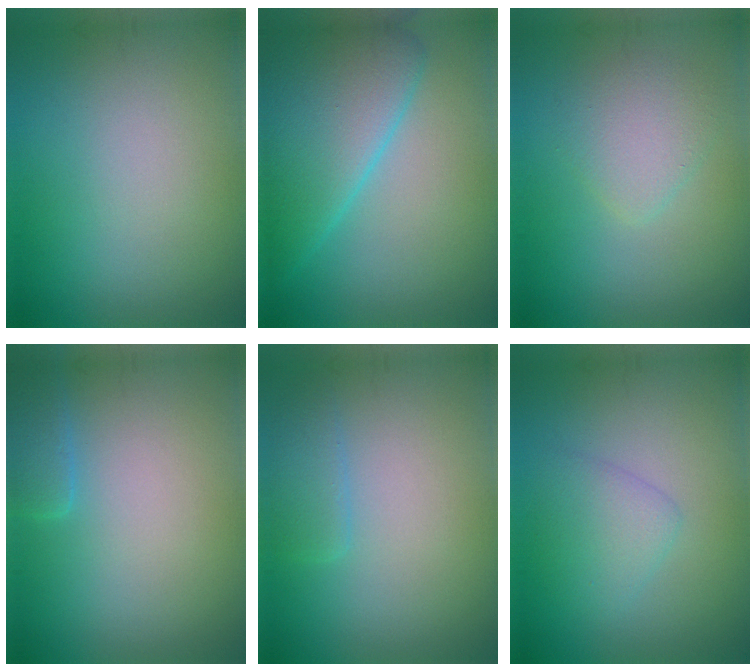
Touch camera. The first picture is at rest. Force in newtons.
{"total": 8.2, "press": 8.2, "slide": 0.3}
{"total": 2.5, "press": 2.5, "slide": 0.2}
{"total": 1.9, "press": 1.9, "slide": 0.1}
{"total": 1.8, "press": 1.8, "slide": 0.2}
{"total": 2.5, "press": 2.5, "slide": 0.1}